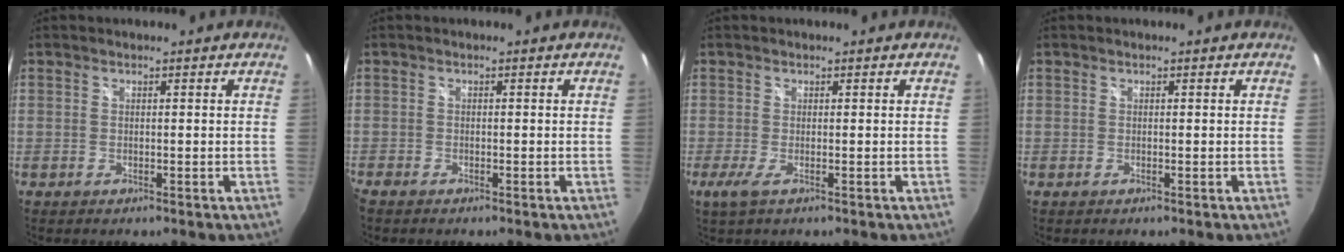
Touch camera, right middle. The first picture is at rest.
{"total": 1.2, "force": [-1.1, 0.5, 0.3], "torque": [-0.009, -0.005, -0.025]}
{"total": 1.8, "force": [-0.6, 0.0, 1.7], "torque": [-0.035, -0.007, -0.013]}
{"total": 0.0}